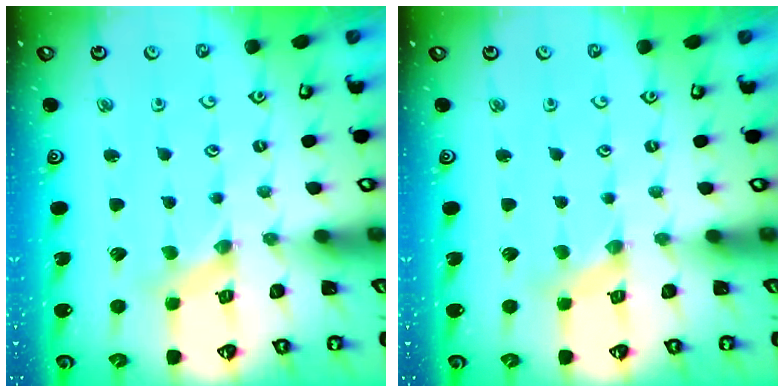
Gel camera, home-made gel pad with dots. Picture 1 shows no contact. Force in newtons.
{"total": 1.0, "press": 1.0, "slide": 0.2}